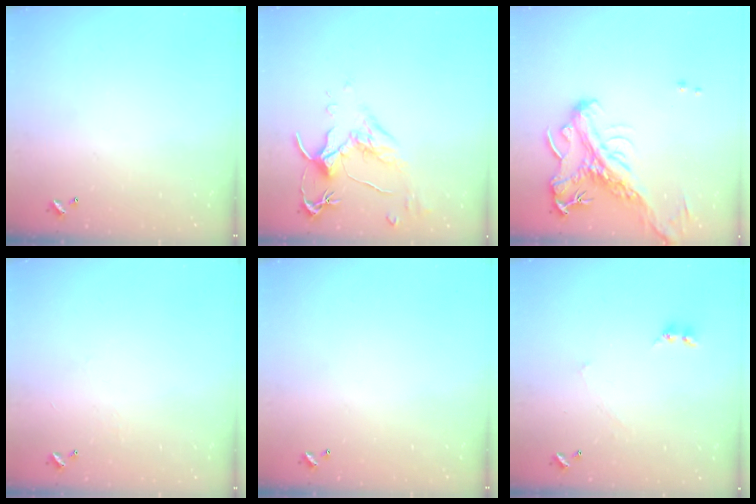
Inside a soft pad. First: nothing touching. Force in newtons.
{"total": 1.6, "press": 1.4, "slide": 0.7}
{"total": 4.1, "press": 3.9, "slide": 1.3}
{"total": 2.3, "press": 2.3, "slide": 0.4}
{"total": 0.0}
{"total": 1.7, "press": 1.6, "slide": 0.4}